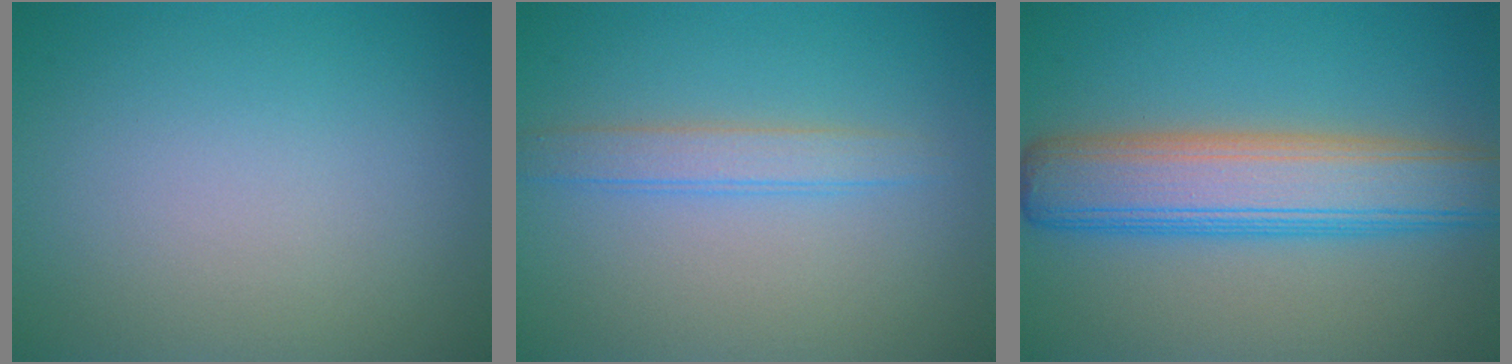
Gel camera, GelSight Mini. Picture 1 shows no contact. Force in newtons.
{"total": 2.2, "press": 2.2, "slide": 0.1}
{"total": 8.1, "press": 8.1, "slide": 0.3}